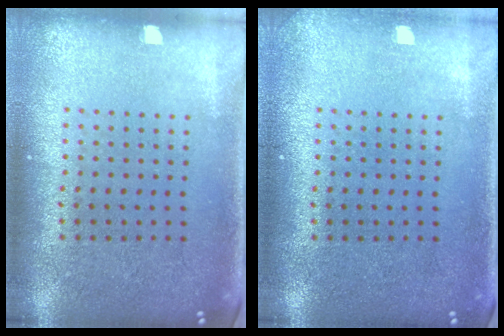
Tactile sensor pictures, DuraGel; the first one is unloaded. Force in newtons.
{"total": 0.7, "press": 0.7, "slide": 0.0}